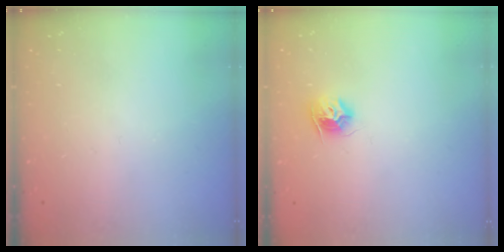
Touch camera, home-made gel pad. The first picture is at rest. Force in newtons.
{"total": 8.7, "press": 8.6, "slide": 0.4}